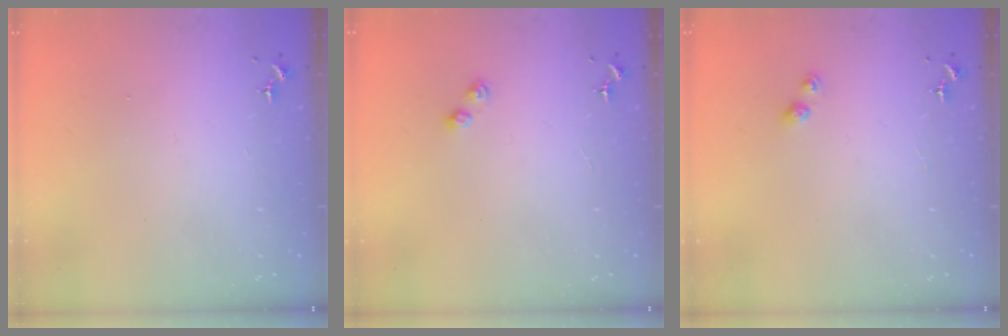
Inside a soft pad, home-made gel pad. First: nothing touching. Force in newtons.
{"total": 2.8, "press": 2.8, "slide": 0.3}
{"total": 2.8, "press": 2.8, "slide": 0.4}